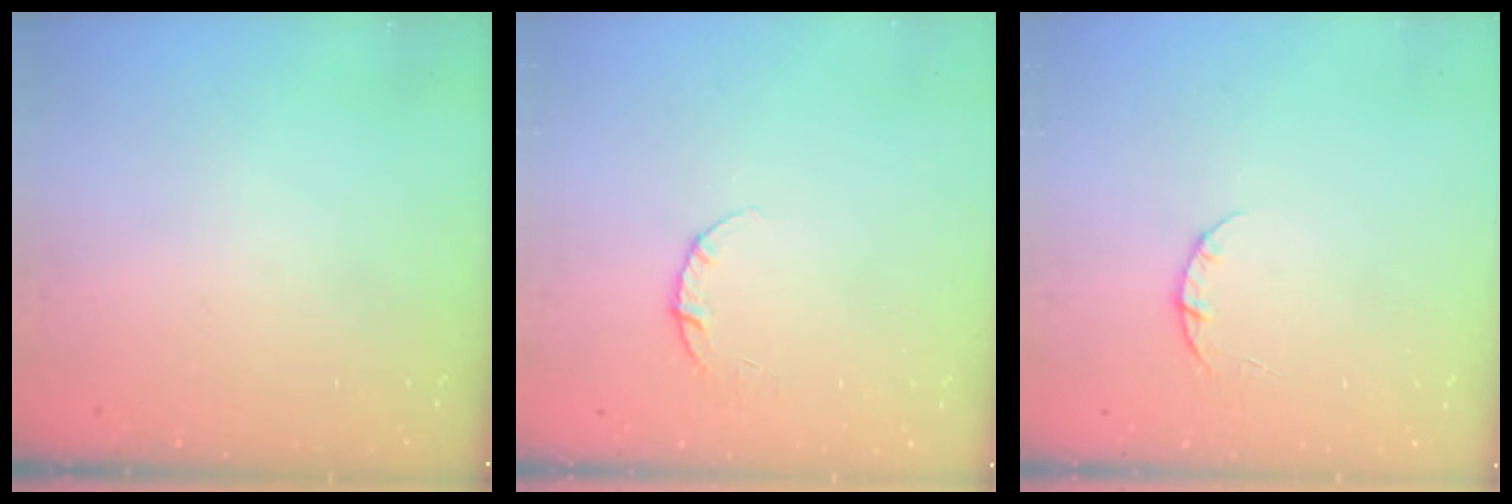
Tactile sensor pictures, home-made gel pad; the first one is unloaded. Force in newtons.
{"total": 3.8, "press": 3.8, "slide": 0.3}
{"total": 3.2, "press": 3.2, "slide": 0.3}